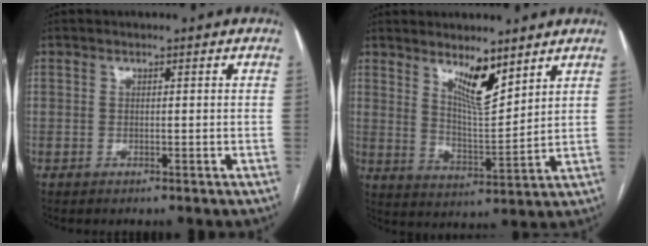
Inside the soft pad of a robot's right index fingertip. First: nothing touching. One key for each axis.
{"total": 7.5, "fx": 5.2, "fy": 1.4, "fz": 5.3, "tx": -0.097, "ty": -0.016, "tz": 0.098}